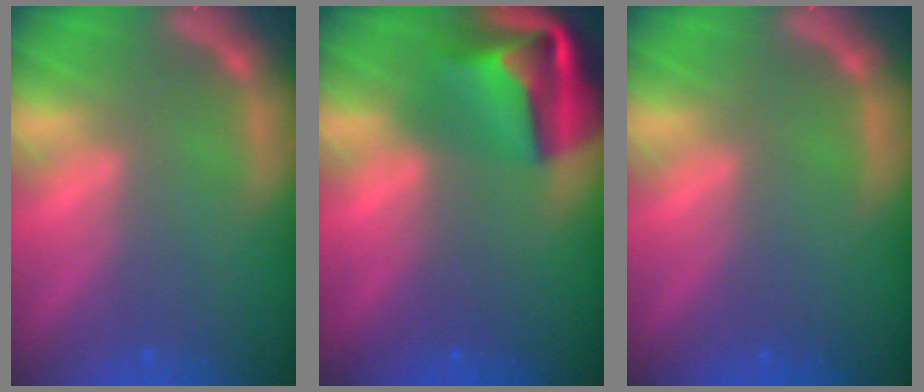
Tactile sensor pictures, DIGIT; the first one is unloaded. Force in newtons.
{"total": 8.9}
{"total": 0.0}